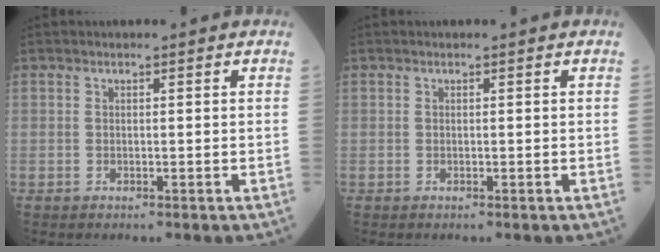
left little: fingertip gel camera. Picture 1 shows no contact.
{"total": 0.0}